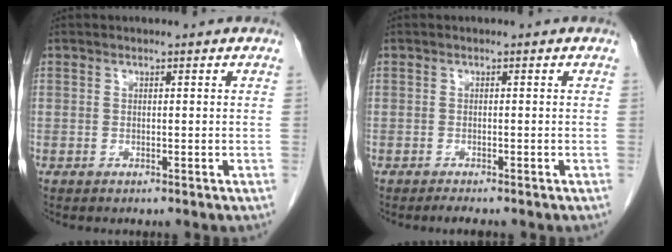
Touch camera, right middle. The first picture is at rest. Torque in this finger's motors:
{"motor_torque": [0.03, -0.01, -0.01, 0.00]}